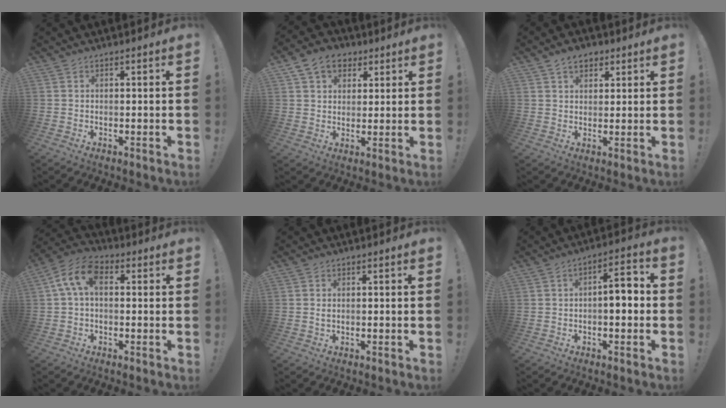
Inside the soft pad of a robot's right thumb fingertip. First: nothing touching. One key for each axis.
{"total": 9.9, "fx": 4.7, "fy": 7.6, "fz": 4.4, "tx": -0.070, "ty": -0.010, "tz": 0.093}
{"total": 5.4, "fx": 3.0, "fy": 3.9, "fz": 2.3, "tx": -0.029, "ty": -0.005, "tz": 0.054}
{"total": 9.4, "fx": 2.2, "fy": 5.5, "fz": 7.3, "tx": -0.140, "ty": 0.003, "tz": 0.045}
{"total": 0.7, "fx": 0.0, "fy": 0.3, "fz": 0.6, "tx": -0.012, "ty": 0.001, "tz": 0.001}
{"total": 7.0, "fx": -1.0, "fy": 2.7, "fz": 6.4, "tx": -0.085, "ty": 0.006, "tz": -0.022}